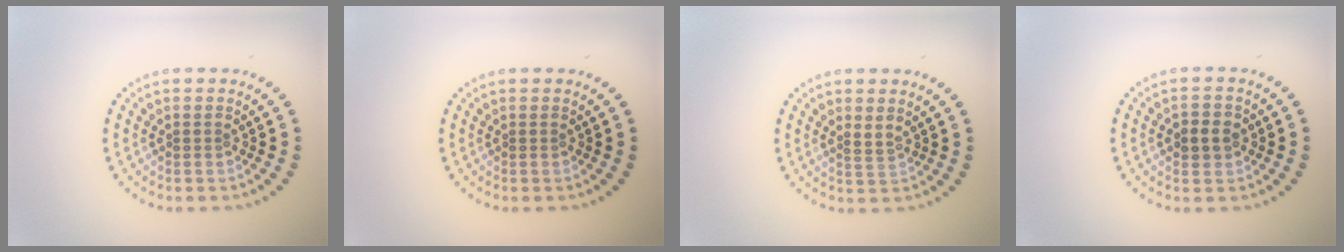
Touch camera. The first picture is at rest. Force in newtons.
{"total": 0.0}
{"total": 1.0, "press": 0.8, "slide": 0.6}
{"total": 2.3, "press": 2.3, "slide": 0.4}